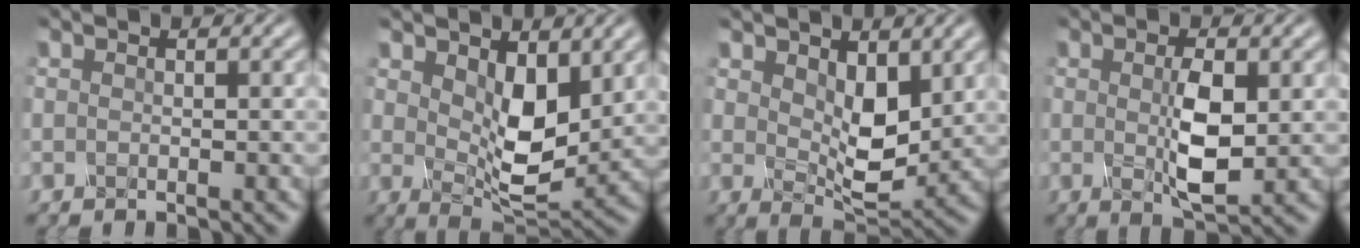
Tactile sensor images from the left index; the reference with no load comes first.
{"total": 5.1, "force": [1.5, 2.5, 4.2], "torque": [-0.088, -0.012, 0.039]}
{"total": 4.3, "force": [1.3, 2.2, 3.4], "torque": [-0.075, -0.010, 0.036]}
{"total": 3.6, "force": [0.2, 0.9, 3.5], "torque": [-0.084, -0.003, 0.012]}